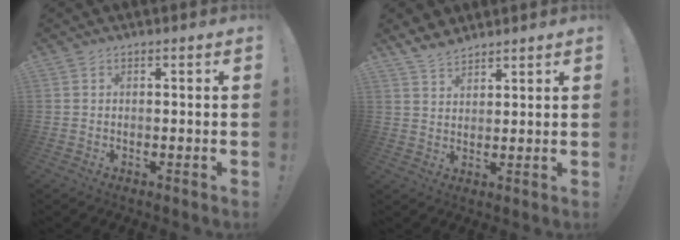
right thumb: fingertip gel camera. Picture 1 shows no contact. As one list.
[{"total": 5.2, "force": [4.5, 2.2, 1.1], "torque": [-0.022, -0.026, 0.087]}]